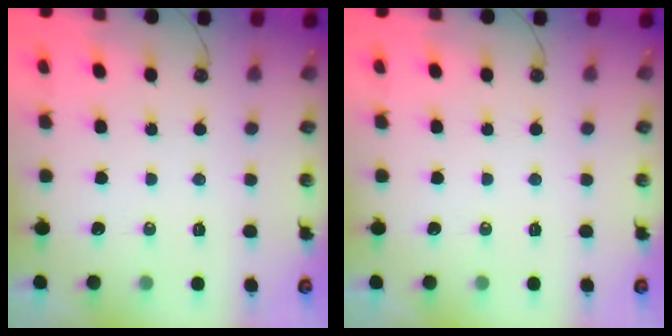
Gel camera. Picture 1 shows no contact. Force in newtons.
{"total": 0.0}